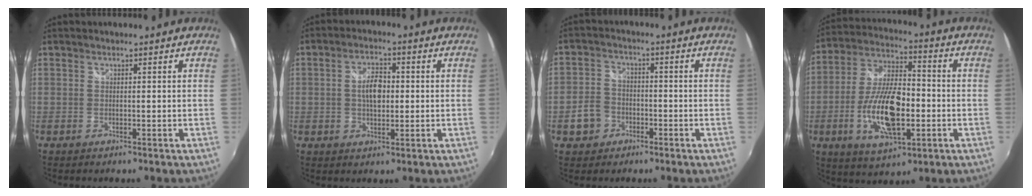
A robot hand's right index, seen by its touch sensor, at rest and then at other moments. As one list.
[{"total": 5.8, "force": [0.2, 3.1, 4.8], "torque": [-0.087, 0.008, 0.004]}, {"total": 5.7, "force": [-2.5, 4.7, 2.0], "torque": [-0.053, 0.017, -0.038]}, {"total": 16.4, "force": [-4.0, 6.8, 14.4], "torque": [-0.290, -0.004, -0.071]}]